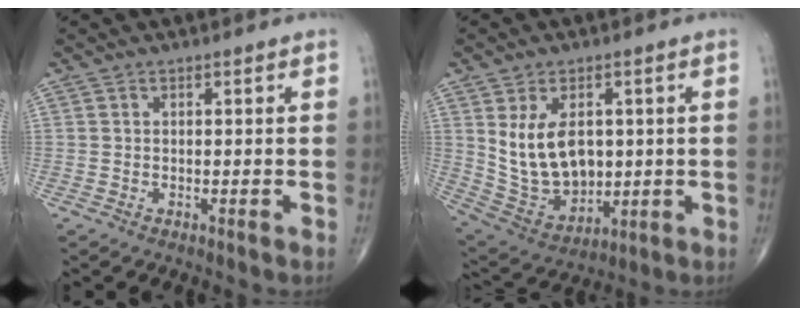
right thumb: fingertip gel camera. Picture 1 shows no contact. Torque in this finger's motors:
{"motor_torque": [1.62, 1.76, 0.10, 0.08, 0.31]}